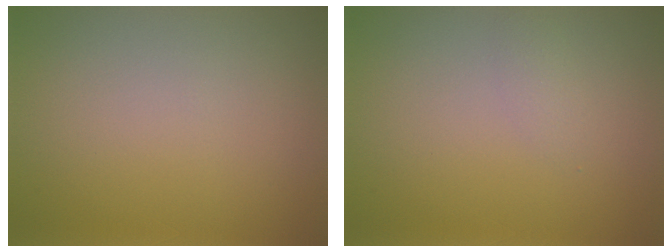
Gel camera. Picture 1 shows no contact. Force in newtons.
{"total": 0.8, "press": 0.8, "slide": 0.0}